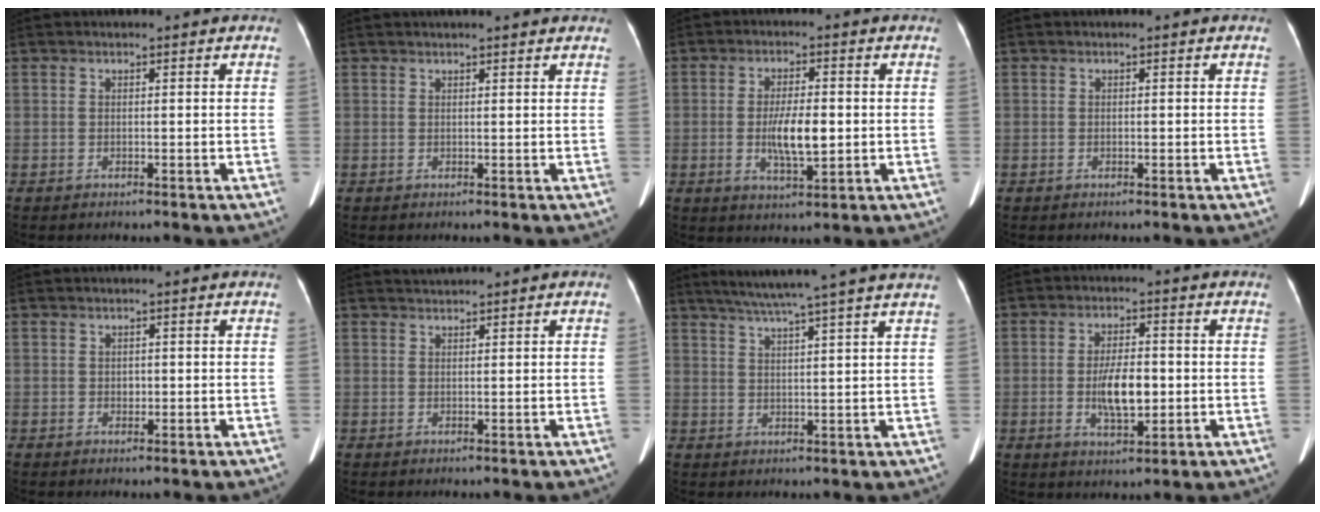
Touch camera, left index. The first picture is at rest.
{"total": 6.6, "force": [5.8, 0.8, 3.0], "torque": [-0.041, 0.027, 0.064]}
{"total": 6.4, "force": [-0.6, 1.7, 6.1], "torque": [-0.119, -0.005, -0.010]}
{"total": 0.0}
{"total": 0.8, "force": [-0.1, 0.7, 0.4], "torque": [-0.008, 0.001, -0.002]}
{"total": 0.9, "force": [0.9, -0.2, 0.0], "torque": [-0.001, 0.011, 0.022]}
{"total": 12.8, "force": [10.6, -1.9, 7.1], "torque": [-0.114, 0.010, 0.135]}
{"total": 6.8, "force": [-0.9, 2.4, 6.3], "torque": [-0.122, -0.001, -0.013]}